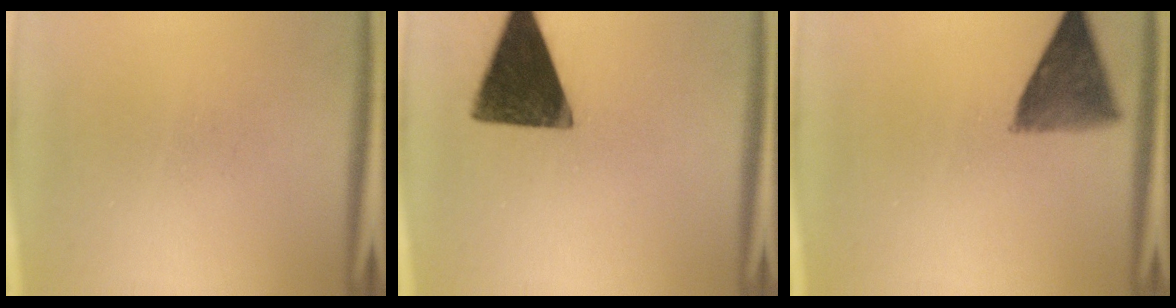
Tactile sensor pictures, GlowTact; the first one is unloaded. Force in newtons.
{"total": 14.7}
{"total": 8.7}